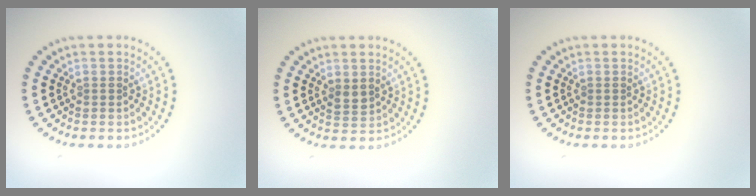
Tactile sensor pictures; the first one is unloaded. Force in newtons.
{"total": 1.3, "press": 1.3, "slide": 0.2}
{"total": 0.0}